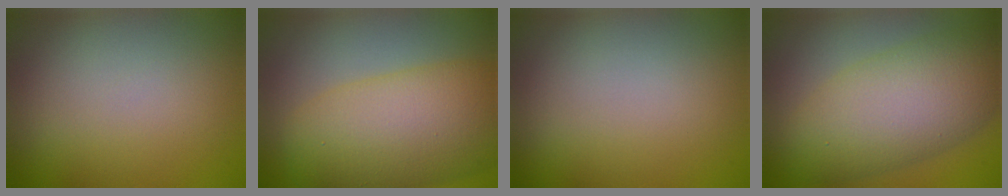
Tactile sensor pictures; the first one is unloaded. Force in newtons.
{"total": 9.5, "press": 9.5, "slide": 0.2}
{"total": 0.0}
{"total": 8.1, "press": 8.1, "slide": 0.3}